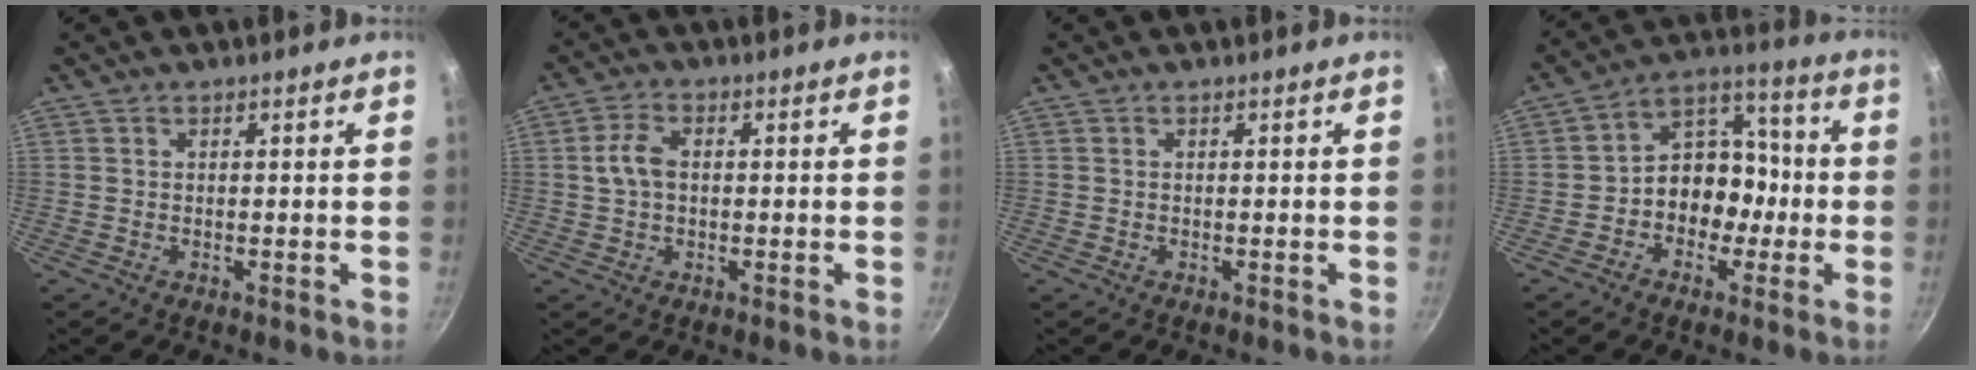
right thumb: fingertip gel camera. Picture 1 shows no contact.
{"total": 4.9, "force": [0.3, 3.1, 3.7], "torque": [-0.071, 0.014, 0.001]}
{"total": 0.0}
{"total": 11.2, "force": [-2.6, 9.0, 6.1], "torque": [-0.028, 0.060, -0.054]}